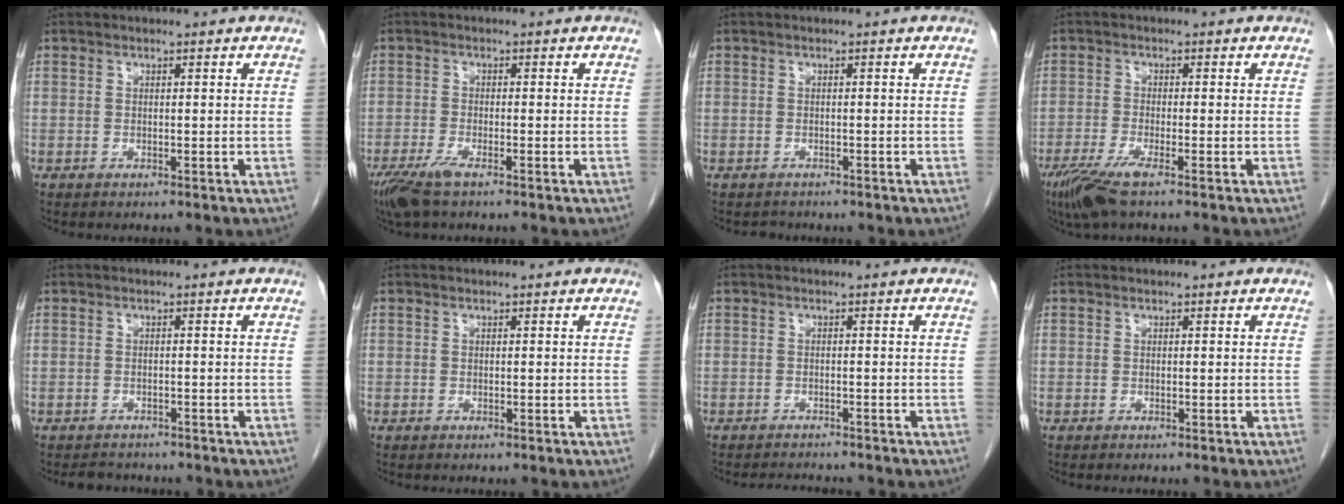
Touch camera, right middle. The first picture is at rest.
{"total": 4.6, "force": [-3.1, 0.8, 3.3], "torque": [-0.072, -0.013, -0.058]}
{"total": 1.1, "force": [-1.0, 0.4, -0.1], "torque": [-0.006, -0.004, -0.015]}
{"total": 5.2, "force": [-3.4, 0.3, 3.9], "torque": [-0.080, -0.016, -0.066]}
{"total": 3.0, "force": [-2.8, 1.1, 0.3], "torque": [-0.009, -0.006, -0.040]}
{"total": 0.0}
{"total": 2.6, "force": [-2.6, 0.0, 0.2], "torque": [-0.006, -0.012, -0.038]}
{"total": 0.0}